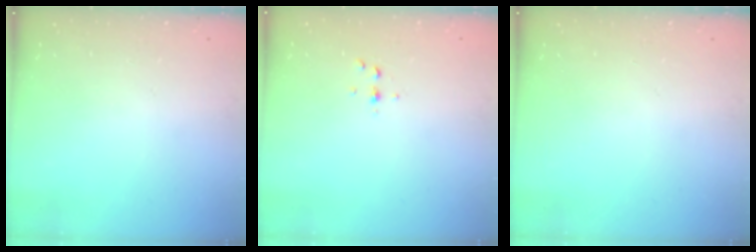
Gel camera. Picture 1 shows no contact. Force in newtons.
{"total": 2.6, "press": 2.6, "slide": 0.3}
{"total": 0.0}